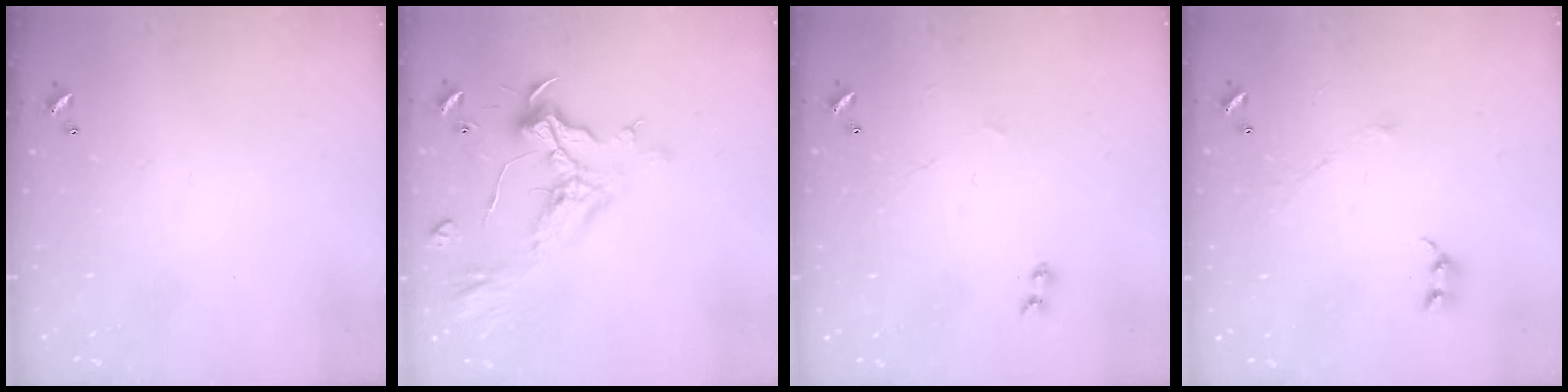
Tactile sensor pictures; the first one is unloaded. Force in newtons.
{"total": 1.1, "press": 0.5, "slide": 1.0}
{"total": 1.0, "press": 0.3, "slide": 1.0}
{"total": 1.1, "press": 1.1, "slide": 0.4}